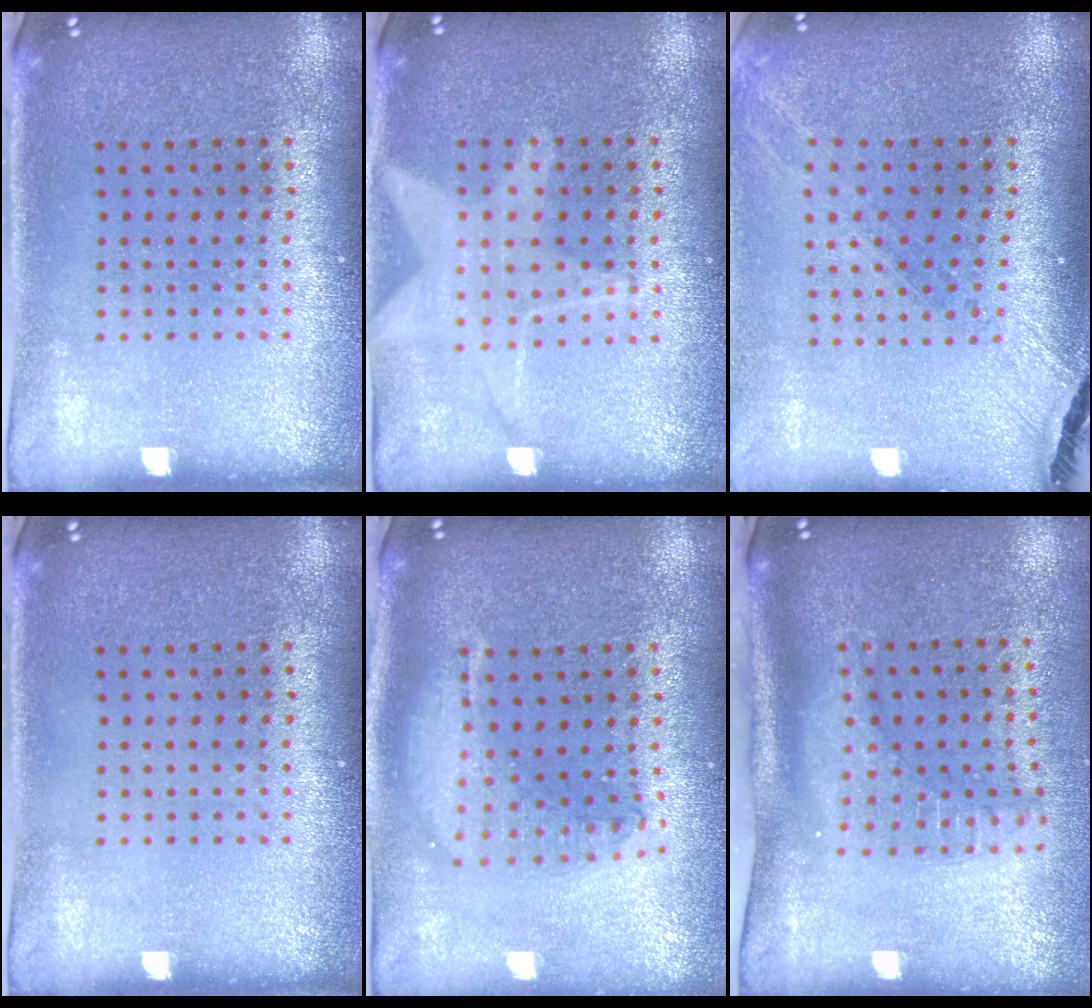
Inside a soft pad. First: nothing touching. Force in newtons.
{"total": 1.3, "press": 1.3, "slide": 0.5}
{"total": 1.5, "press": 1.4, "slide": 0.3}
{"total": 0.0}
{"total": 1.8, "press": 1.6, "slide": 1.0}
{"total": 2.1, "press": 1.5, "slide": 1.4}